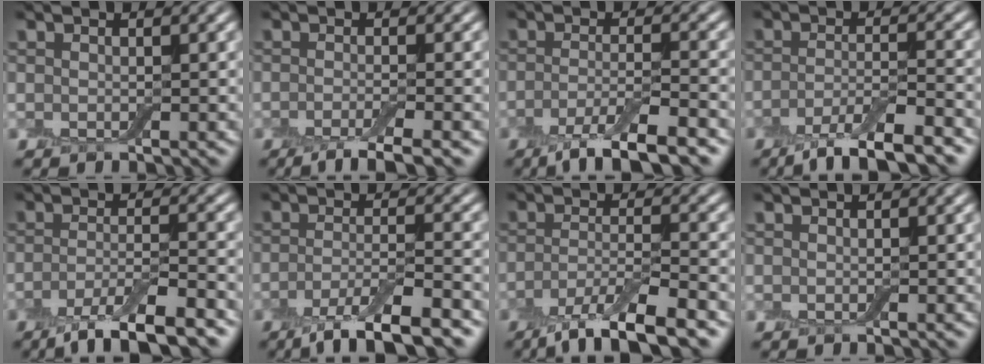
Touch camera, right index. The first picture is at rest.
{"total": 3.7, "force": [-2.4, 0.8, 2.7], "torque": [-0.039, -0.003, -0.050]}
{"total": 5.6, "force": [-3.5, 1.1, 4.2], "torque": [-0.069, -0.003, -0.065]}
{"total": 5.8, "force": [-4.1, 1.2, 4.0], "torque": [-0.063, -0.001, -0.073]}
{"total": 6.2, "force": [-4.2, 1.4, 4.4], "torque": [-0.072, -0.002, -0.075]}
{"total": 6.1, "force": [-4.0, 1.3, 4.5], "torque": [-0.073, -0.002, -0.073]}
{"total": 6.4, "force": [-4.2, 1.5, 4.6], "torque": [-0.076, -0.005, -0.080]}
{"total": 0.0}